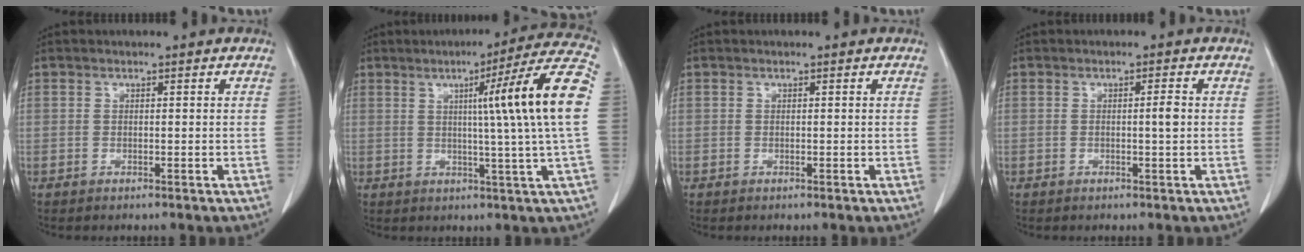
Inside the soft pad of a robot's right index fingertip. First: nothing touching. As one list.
[{"total": 15.0, "force": [1.9, -2.7, 14.7], "torque": [-0.196, 0.006, 0.022]}, {"total": 0.0}, {"total": 1.7, "force": [0.0, 0.0, 1.7], "torque": [-0.028, 0.001, -0.001]}]